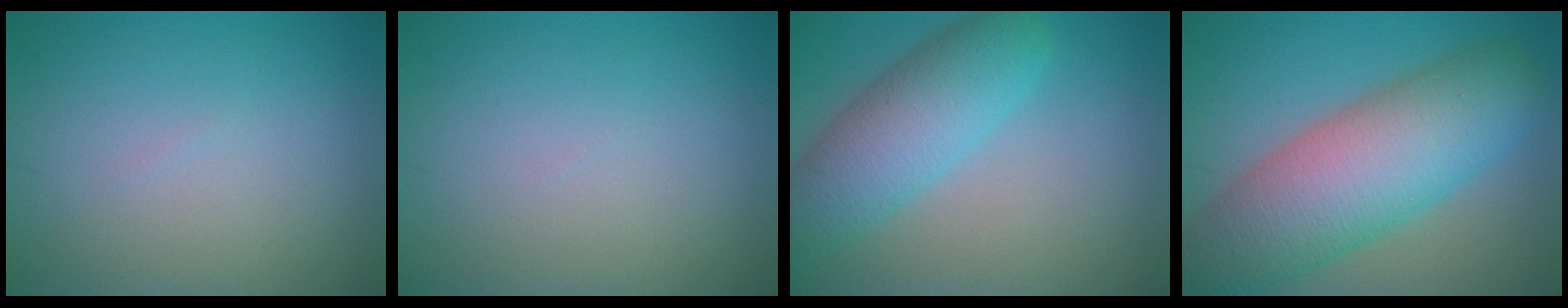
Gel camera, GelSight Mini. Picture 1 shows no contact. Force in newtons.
{"total": 0.0}
{"total": 6.4, "press": 6.4, "slide": 0.2}
{"total": 11.6, "press": 11.5, "slide": 0.5}